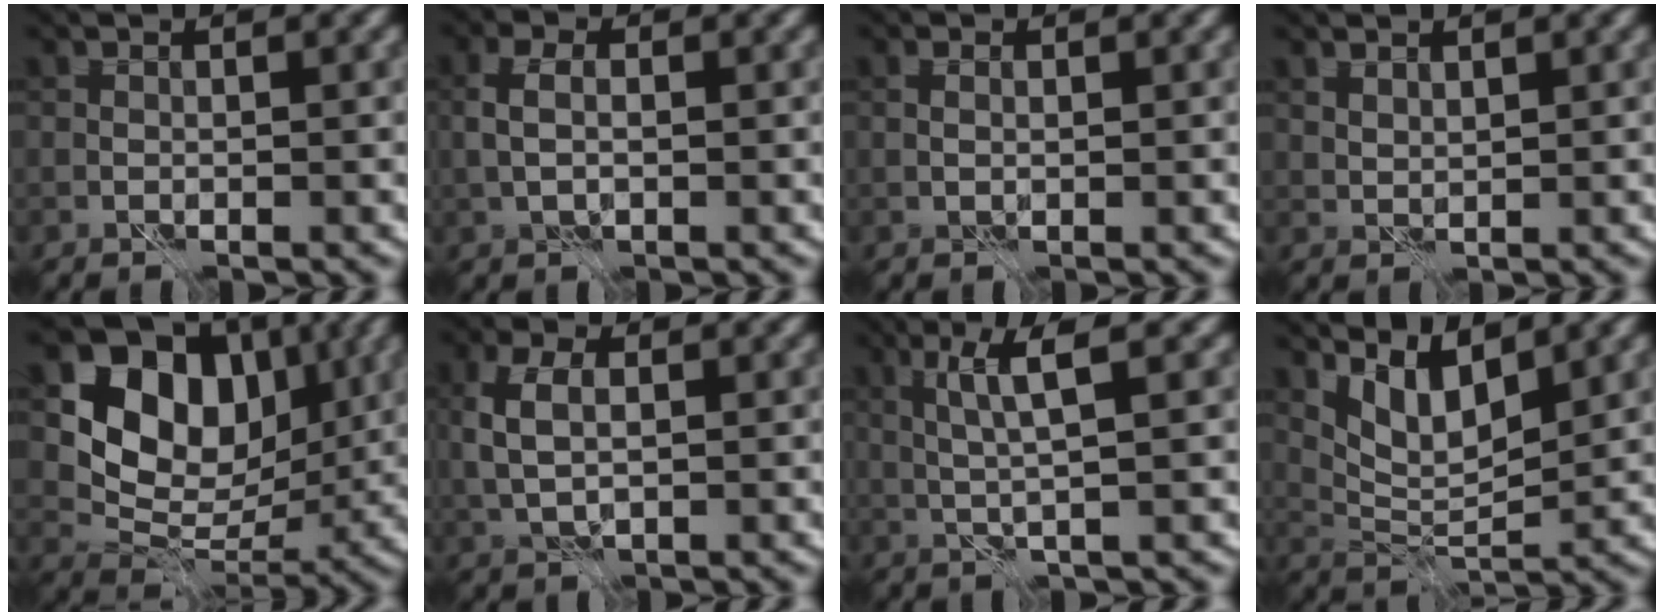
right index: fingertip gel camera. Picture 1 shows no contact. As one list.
[{"total": 2.1, "force": [0.1, 1.2, 1.7], "torque": [-0.042, 0.003, -0.001]}, {"total": 0.7, "force": [0.3, 0.4, 0.5], "torque": [-0.013, -0.005, 0.006]}, {"total": 1.1, "force": [1.0, 0.4, 0.3], "torque": [-0.013, -0.001, 0.022]}, {"total": 11.2, "force": [3.9, 8.3, 6.4], "torque": [-0.103, -0.006, 0.057]}, {"total": 3.5, "force": [0.5, 2.1, 2.7], "torque": [-0.068, 0.005, 0.010]}, {"total": 3.8, "force": [1.2, 0.1, 3.6], "torque": [-0.077, 0.002, 0.025]}, {"total": 4.7, "force": [2.8, 2.0, 3.3], "torque": [-0.071, -0.012, 0.055]}]